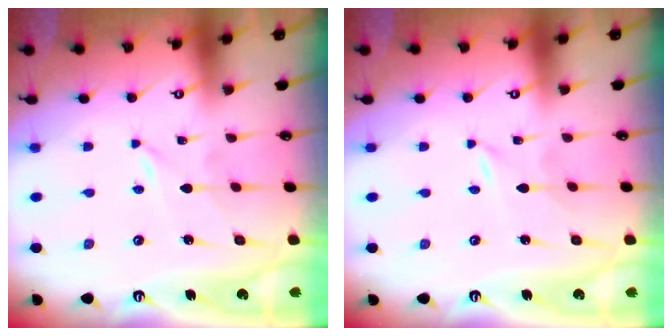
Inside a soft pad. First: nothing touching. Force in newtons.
{"total": 0.0}